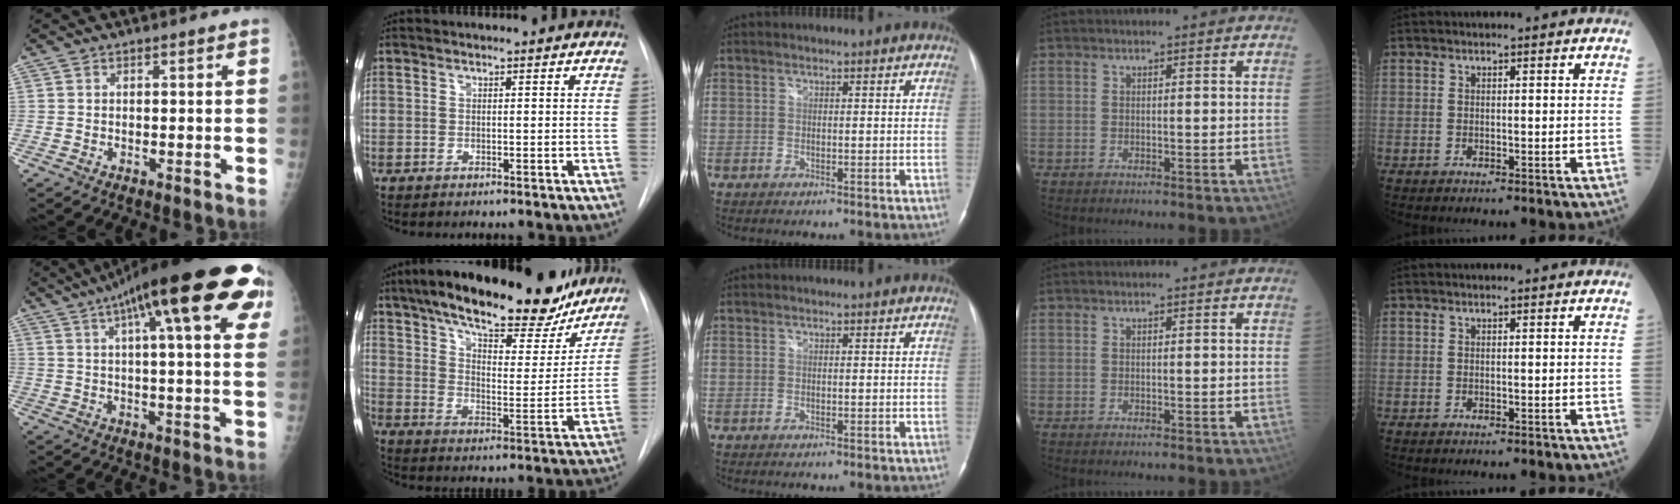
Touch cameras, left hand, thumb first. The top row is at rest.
{"thumb": {"total": 26.5, "force": [12.8, 6.2, 22.3], "torque": [-0.295, 0.017, 0.171]}, "index": {"total": 26.8, "force": [21.2, 7.9, 14.4], "torque": [-0.232, 0.011, 0.287]}}